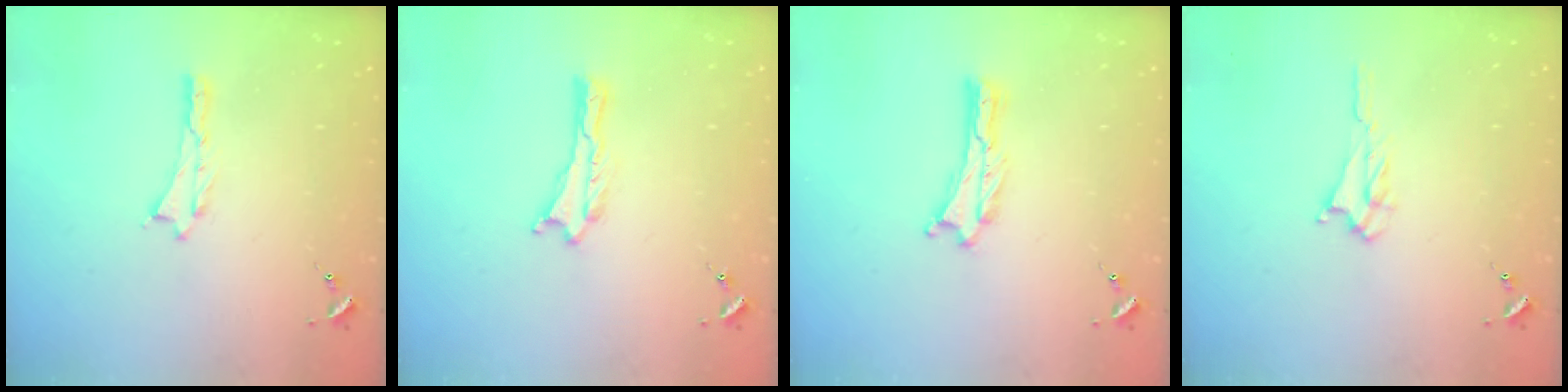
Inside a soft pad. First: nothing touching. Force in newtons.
{"total": 0.0}
{"total": 0.0}
{"total": 2.5, "press": 2.5, "slide": 0.3}